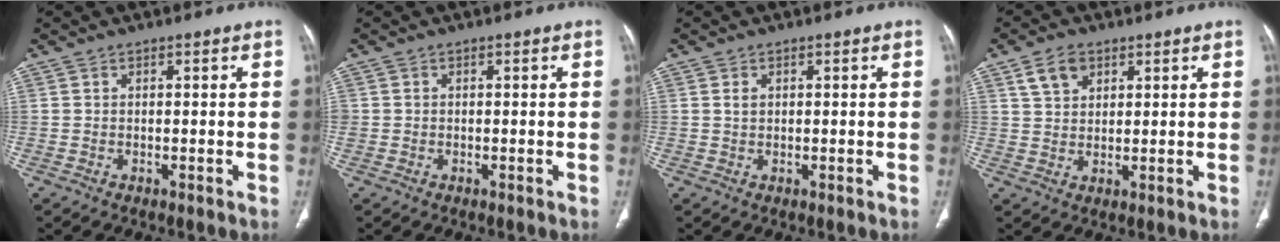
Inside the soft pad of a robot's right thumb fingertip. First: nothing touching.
{"total": 0.6, "force": [0.1, 0.6, 0.2], "torque": [-0.001, 0.003, 0.001]}
{"total": 1.1, "force": [0.4, 0.8, 0.8], "torque": [-0.010, 0.000, 0.011]}
{"total": 5.3, "force": [2.9, 3.5, 2.7], "torque": [-0.036, -0.013, 0.057]}